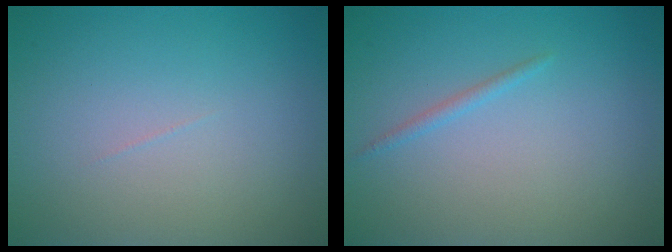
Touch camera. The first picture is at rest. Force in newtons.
{"total": 0.8, "press": 0.8, "slide": 0.0}